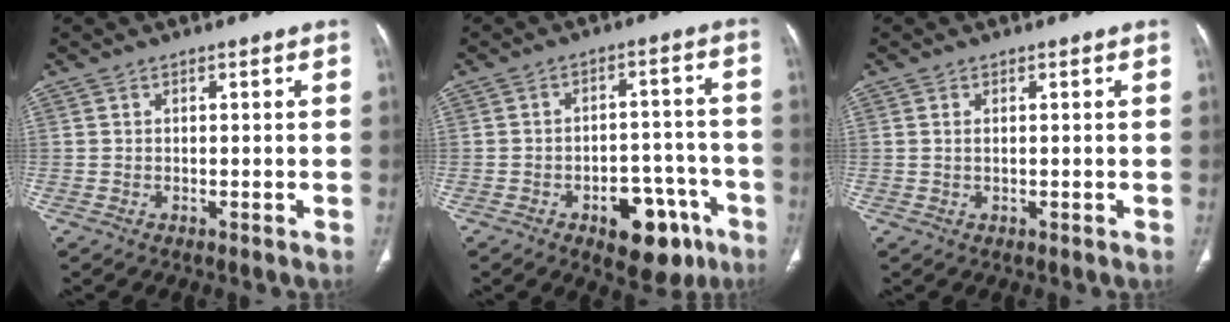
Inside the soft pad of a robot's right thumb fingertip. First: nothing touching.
{"total": 12.7, "force": [-6.5, 7.1, 8.2], "torque": [-0.072, 0.048, -0.081]}
{"total": 0.9, "force": [0.2, 0.4, 0.7], "torque": [-0.021, 0.003, 0.007]}